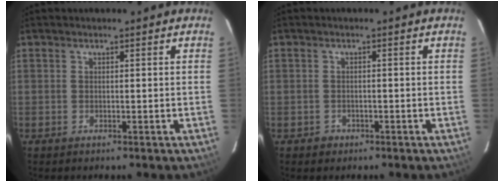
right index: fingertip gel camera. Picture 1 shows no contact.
{"total": 1.8, "force": [-0.9, 1.6, 0.2], "torque": [-0.004, 0.005, -0.008]}